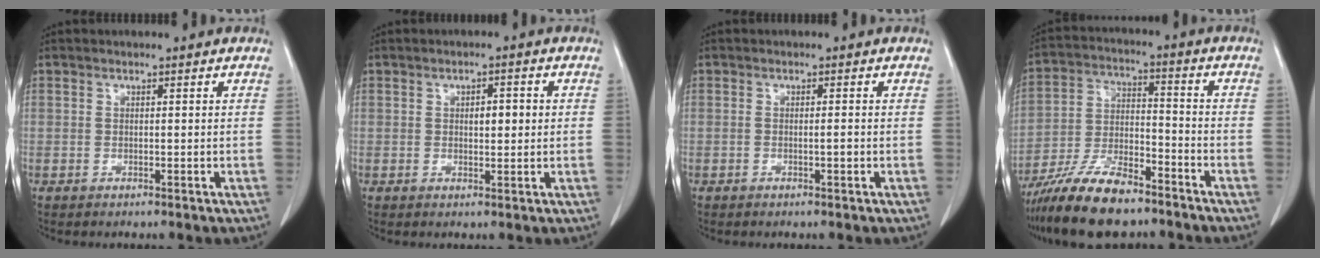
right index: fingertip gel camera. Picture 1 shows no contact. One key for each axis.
{"total": 3.0, "fx": 0.5, "fy": 1.1, "fz": 2.7, "tx": -0.039, "ty": 0.004, "tz": 0.007}
{"total": 0.9, "fx": -0.2, "fy": 0.1, "fz": 0.9, "tx": -0.015, "ty": 0.000, "tz": -0.004}
{"total": 12.8, "fx": -10.2, "fy": 3.3, "fz": 7.0, "tx": -0.131, "ty": -0.008, "tz": -0.187}